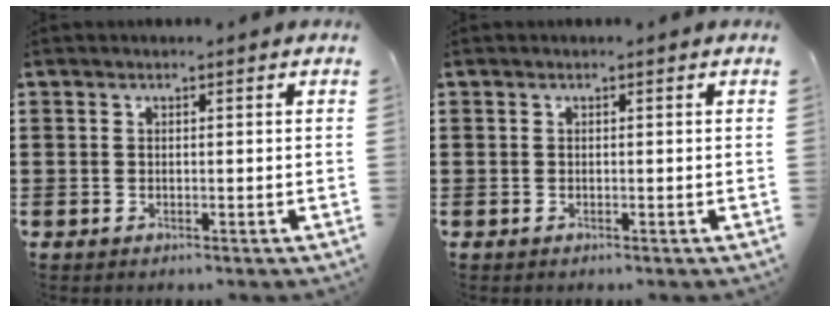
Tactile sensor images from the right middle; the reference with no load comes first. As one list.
[{"total": 0.0}]